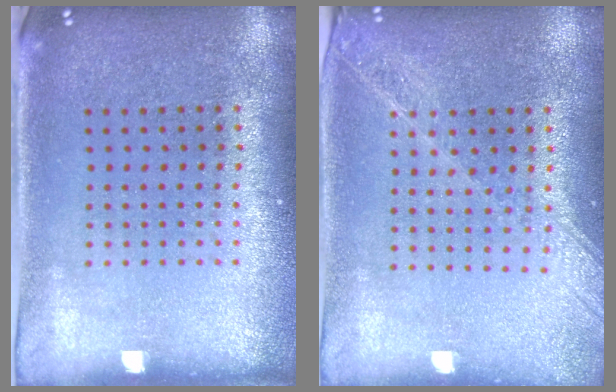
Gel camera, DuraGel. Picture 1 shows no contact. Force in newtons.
{"total": 1.7, "press": 1.5, "slide": 0.8}